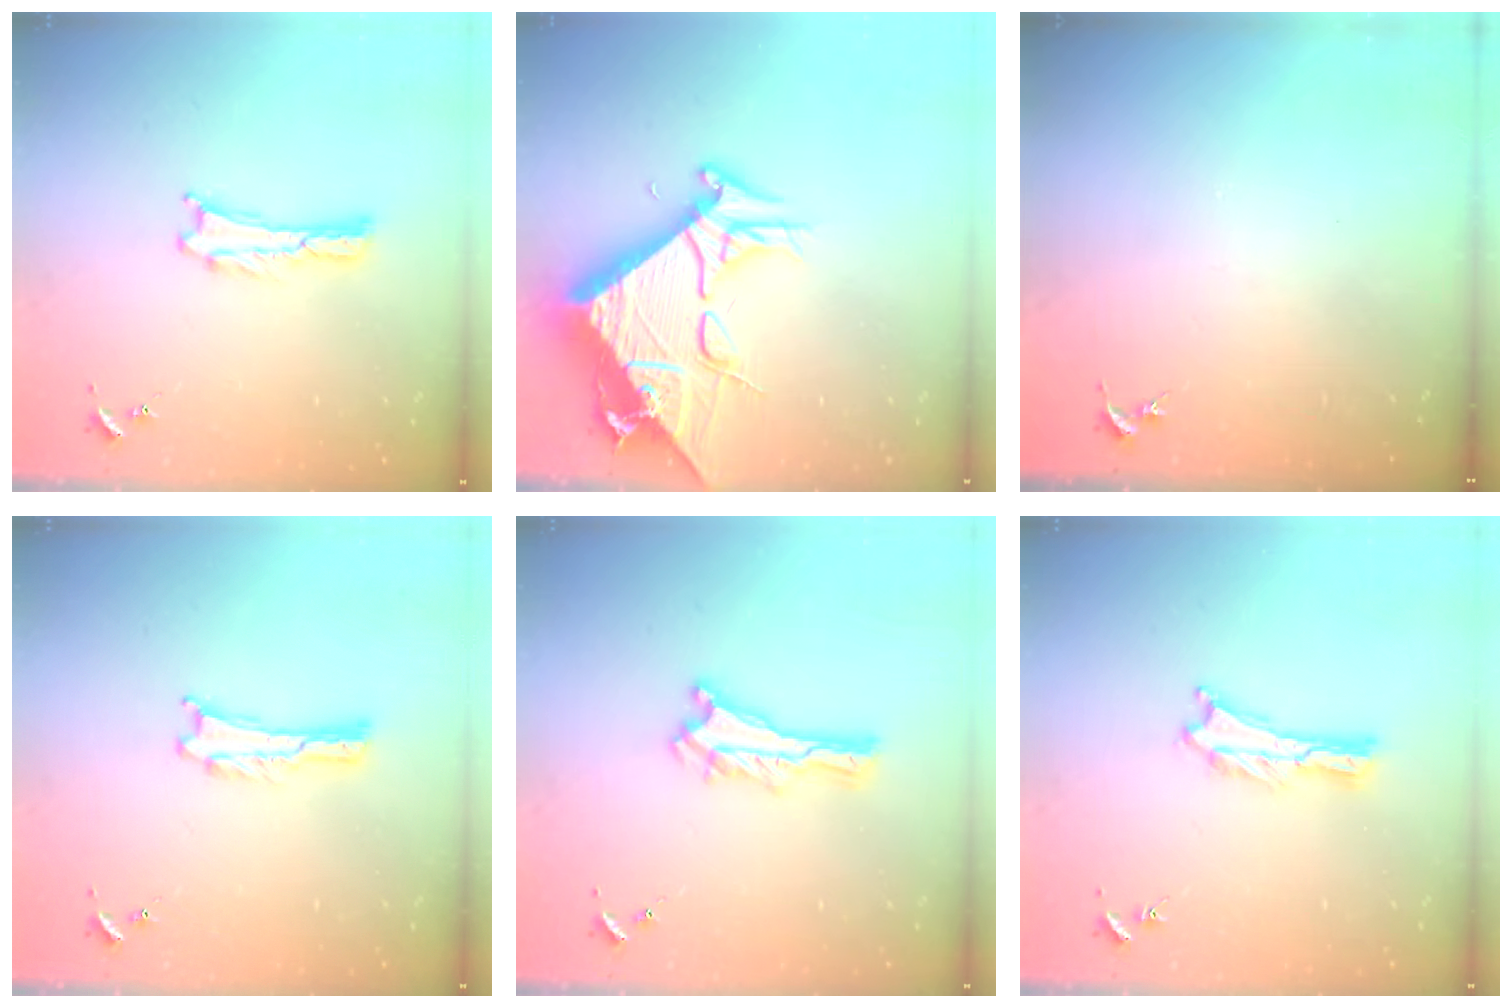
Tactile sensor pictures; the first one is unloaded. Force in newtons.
{"total": 17.0, "press": 16.9, "slide": 1.6}
{"total": 0.0}
{"total": 0.0}
{"total": 0.0}
{"total": 0.6, "press": 0.6, "slide": 0.2}